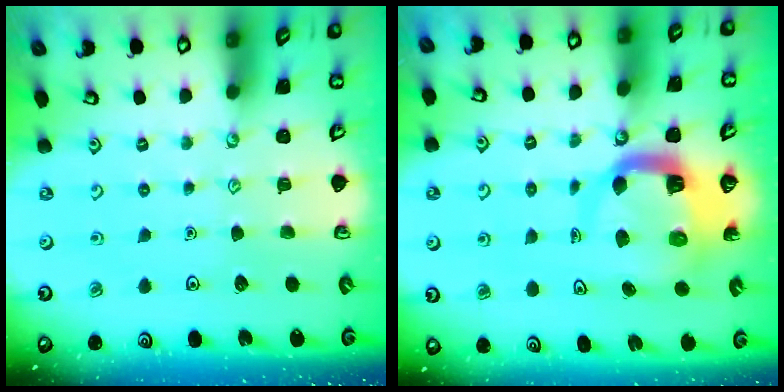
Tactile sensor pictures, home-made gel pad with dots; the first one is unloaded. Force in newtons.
{"total": 9.0, "press": 8.9, "slide": 1.4}